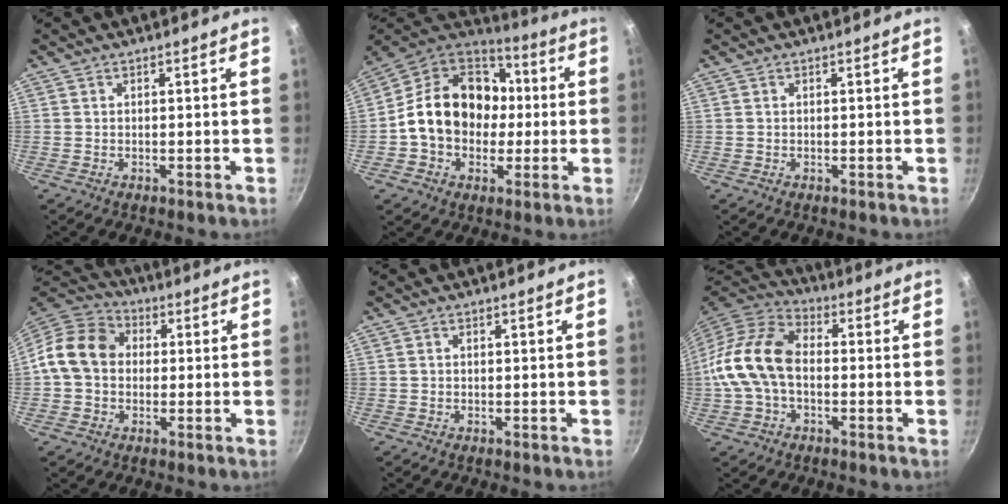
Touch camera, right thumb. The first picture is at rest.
{"total": 20.2, "force": [0.2, 16.1, 12.2], "torque": [-0.181, 0.041, -0.005]}
{"total": 0.0}
{"total": 11.9, "force": [0.4, 9.7, 6.8], "torque": [-0.089, 0.025, -0.016]}
{"total": 0.0}
{"total": 14.8, "force": [-1.1, 9.8, 11.0], "torque": [-0.193, 0.038, -0.037]}